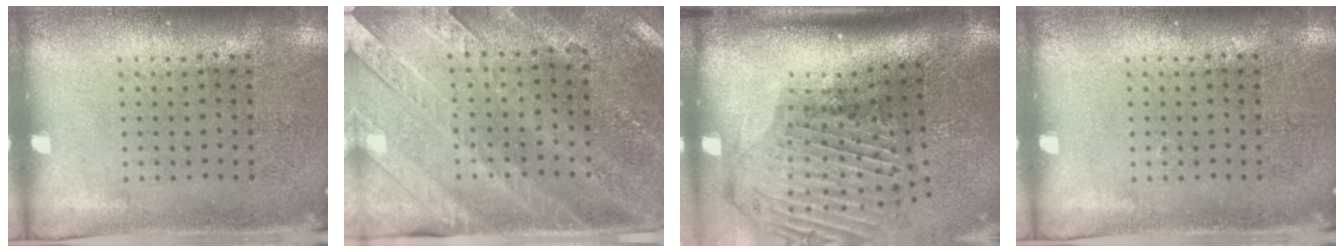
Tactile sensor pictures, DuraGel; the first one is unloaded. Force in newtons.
{"total": 2.9, "press": 2.7, "slide": 1.1}
{"total": 3.0, "press": 2.2, "slide": 2.0}
{"total": 0.0}